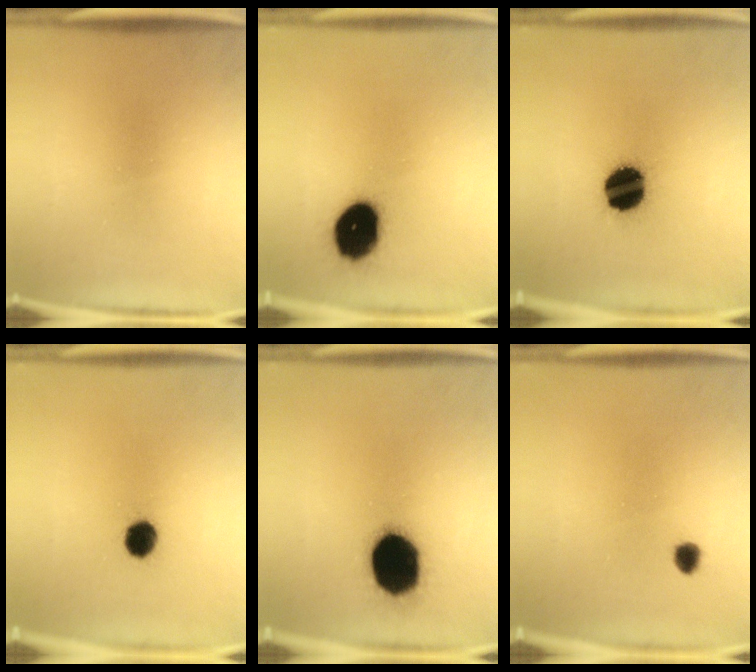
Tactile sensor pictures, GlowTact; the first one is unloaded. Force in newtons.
{"total": 14.3}
{"total": 14.6}
{"total": 5.4}
{"total": 19.0}
{"total": 1.6}